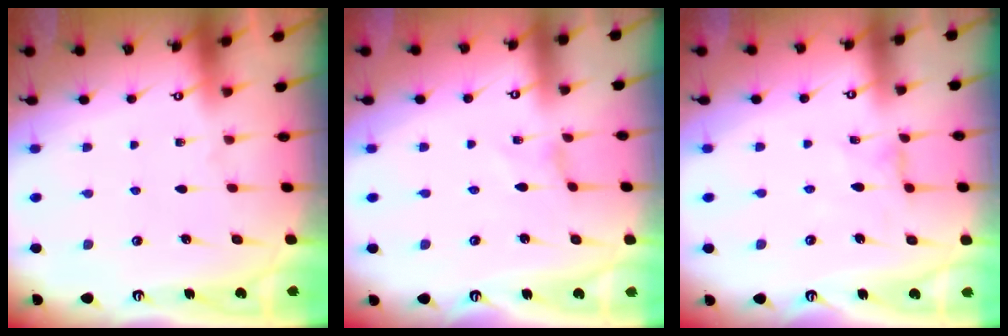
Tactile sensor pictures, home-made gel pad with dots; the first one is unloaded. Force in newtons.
{"total": 0.7, "press": 0.6, "slide": 0.1}
{"total": 0.6, "press": 0.6, "slide": 0.3}